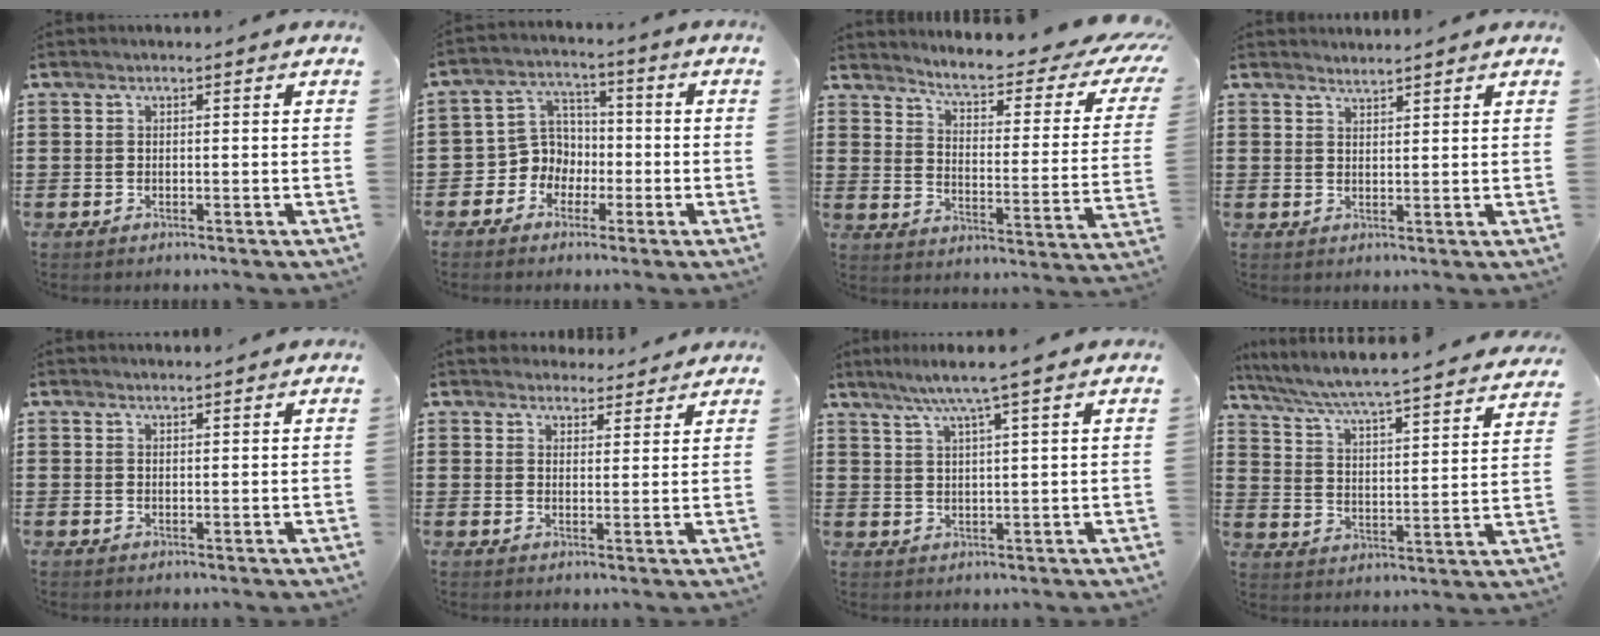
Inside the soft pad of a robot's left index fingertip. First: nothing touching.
{"total": 5.9, "force": [-1.9, 5.5, 1.1], "torque": [-0.057, 0.003, -0.042]}
{"total": 4.8, "force": [3.7, 0.3, 3.0], "torque": [-0.069, -0.034, 0.052]}
{"total": 1.6, "force": [1.6, -0.1, -0.1], "torque": [-0.002, 0.002, 0.031]}
{"total": 1.0, "force": [1.0, 0.0, 0.1], "torque": [-0.005, -0.001, 0.019]}
{"total": 3.4, "force": [3.3, 1.1, -0.2], "torque": [-0.009, -0.006, 0.062]}
{"total": 4.9, "force": [3.6, -0.7, 3.3], "torque": [-0.074, -0.006, 0.059]}
{"total": 4.5, "force": [4.2, -0.6, 1.6], "torque": [-0.055, -0.040, 0.060]}